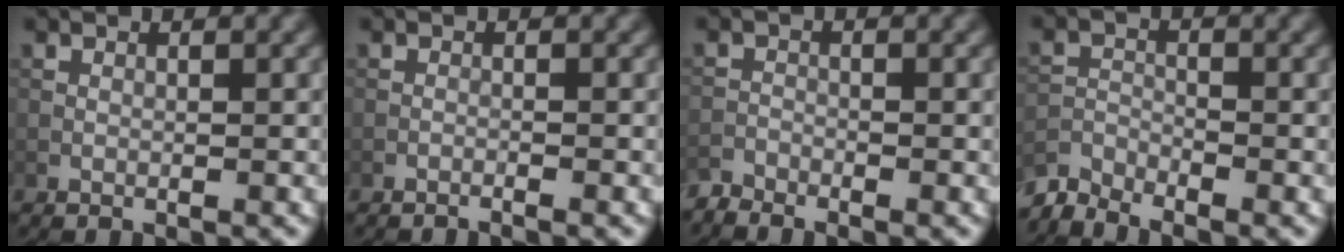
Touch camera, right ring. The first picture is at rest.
{"total": 0.7, "force": [-0.6, -0.1, 0.2], "torque": [-0.006, 0.003, -0.014]}
{"total": 1.8, "force": [-1.8, 0.2, 0.1], "torque": [-0.011, -0.001, -0.045]}
{"total": 3.1, "force": [-3.1, 0.5, 0.5], "torque": [-0.011, -0.006, -0.072]}